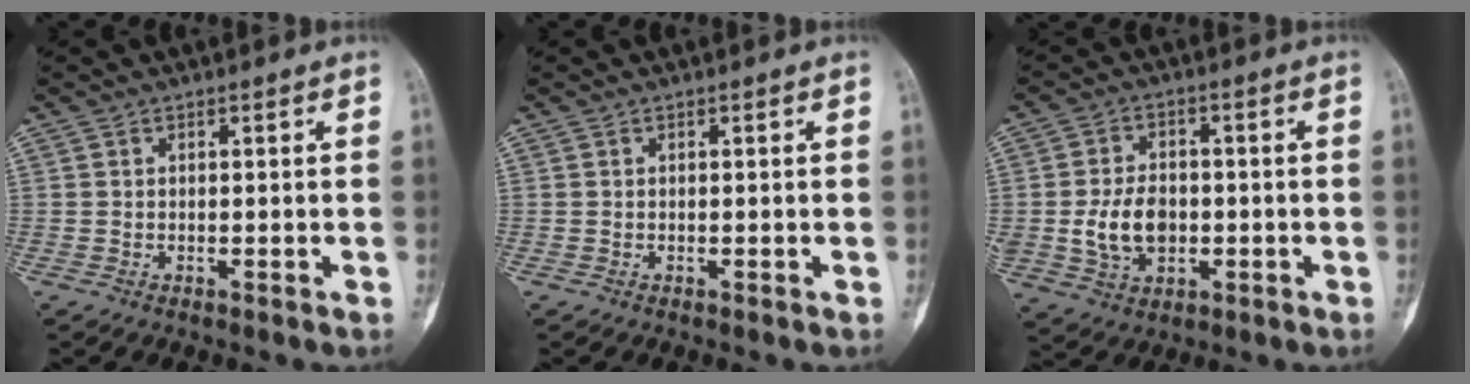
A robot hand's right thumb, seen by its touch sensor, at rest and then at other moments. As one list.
[{"total": 0.0}, {"total": 9.2, "force": [-0.9, 6.6, 6.3], "torque": [-0.098, 0.005, -0.010]}]